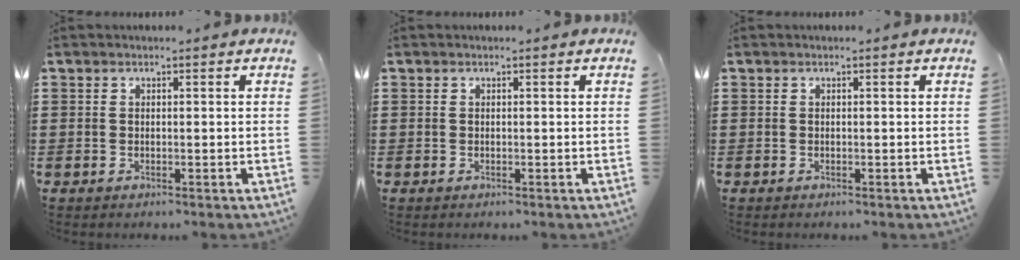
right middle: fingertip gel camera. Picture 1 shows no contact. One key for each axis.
{"total": 0.0}
{"total": 0.0}